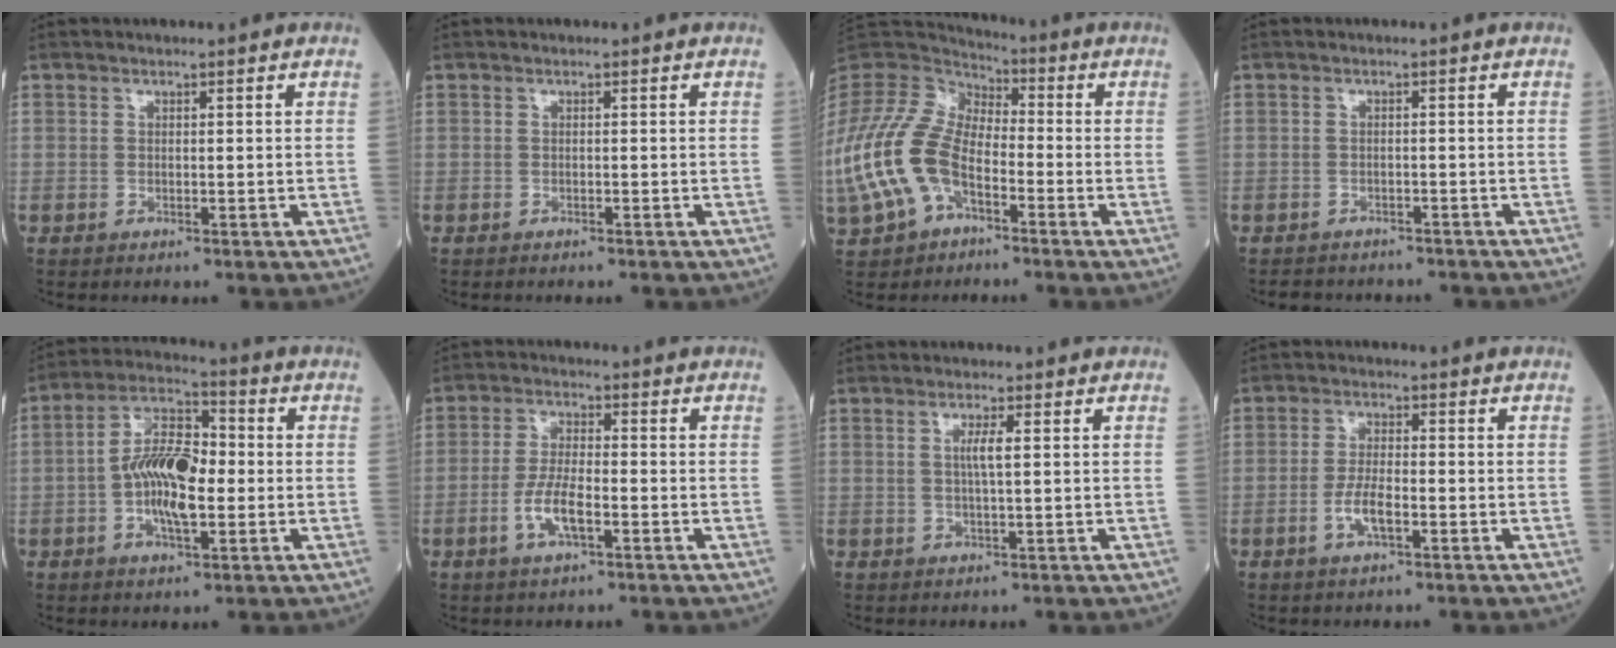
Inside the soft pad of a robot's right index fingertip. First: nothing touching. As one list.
[{"total": 0.5, "force": [-0.5, 0.1, 0.1], "torque": [-0.009, -0.001, -0.007]}, {"total": 17.2, "force": [-5.9, 10.3, 12.4], "torque": [-0.308, 0.005, -0.114]}, {"total": 5.4, "force": [-4.8, 2.3, 0.8], "torque": [-0.009, 0.004, -0.060]}, {"total": 10.7, "force": [-1.2, 4.1, 9.8], "torque": [-0.194, 0.017, -0.026]}, {"total": 5.7, "force": [-2.2, 1.5, 5.1], "torque": [-0.104, 0.000, -0.042]}, {"total": 2.4, "force": [0.5, 0.0, 2.4], "torque": [-0.047, -0.001, 0.007]}, {"total": 4.2, "force": [-1.6, 1.1, 3.7], "torque": [-0.075, 0.001, -0.031]}]